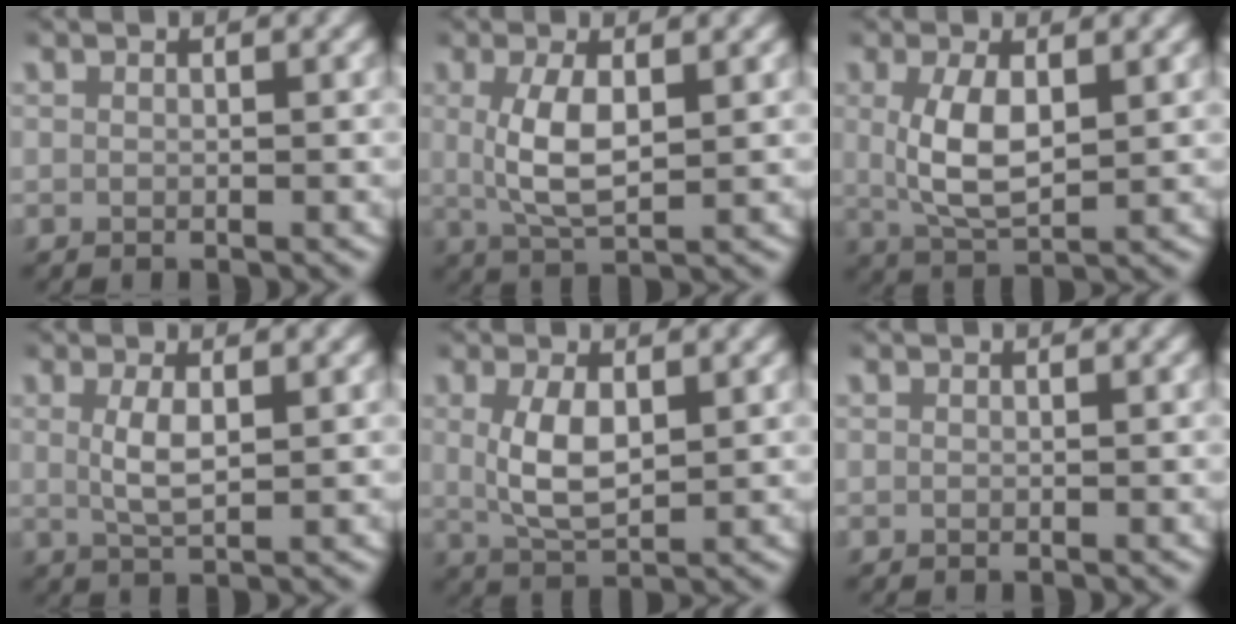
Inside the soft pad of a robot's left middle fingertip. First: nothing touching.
{"total": 4.4, "force": [0.6, 1.7, 4.0], "torque": [-0.087, -0.006, 0.019]}
{"total": 4.8, "force": [0.6, 2.3, 4.1], "torque": [-0.088, -0.006, 0.020]}
{"total": 2.6, "force": [0.6, 0.6, 2.4], "torque": [-0.057, -0.009, 0.018]}
{"total": 4.2, "force": [0.6, 2.1, 3.6], "torque": [-0.077, -0.008, 0.020]}
{"total": 0.0}